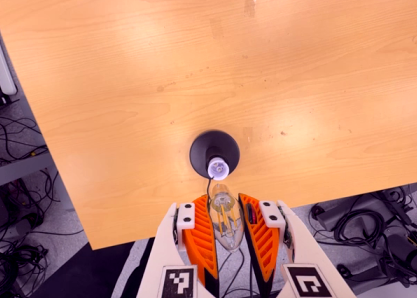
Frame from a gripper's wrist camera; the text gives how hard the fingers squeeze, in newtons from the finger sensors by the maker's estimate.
{"total": 20.7, "left": 23.0, "right": 18.4}